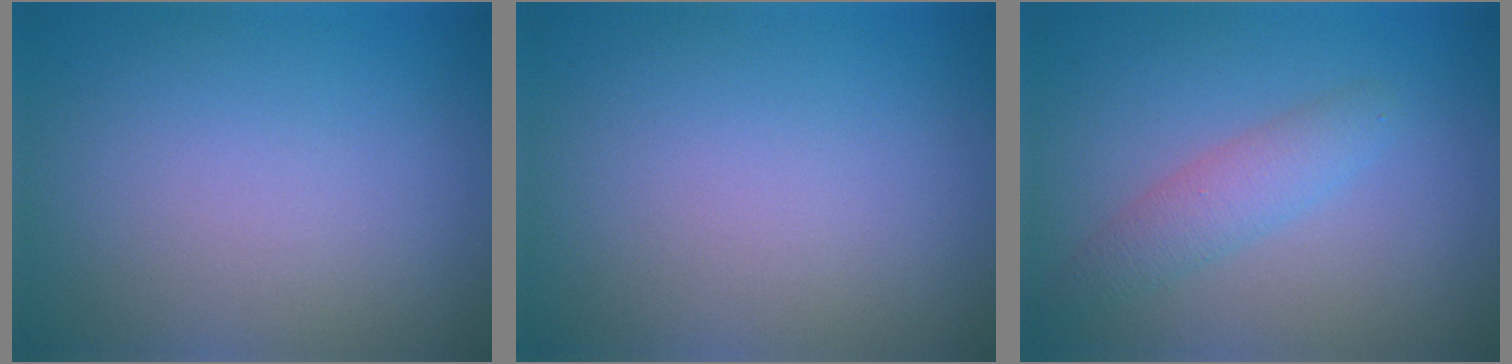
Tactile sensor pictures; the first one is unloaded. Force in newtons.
{"total": 0.0}
{"total": 2.5, "press": 2.5, "slide": 0.0}